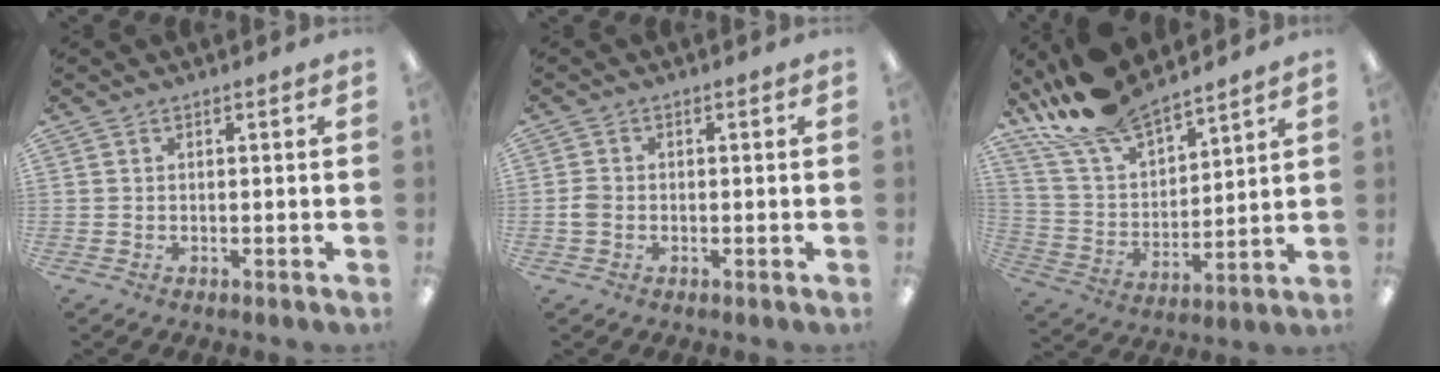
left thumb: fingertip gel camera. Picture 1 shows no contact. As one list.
[{"total": 2.2, "force": [-0.5, 1.7, 1.3], "torque": [-0.022, 0.003, -0.009]}, {"total": 16.7, "force": [14.6, 4.8, 6.4], "torque": [-0.149, -0.091, 0.268]}]